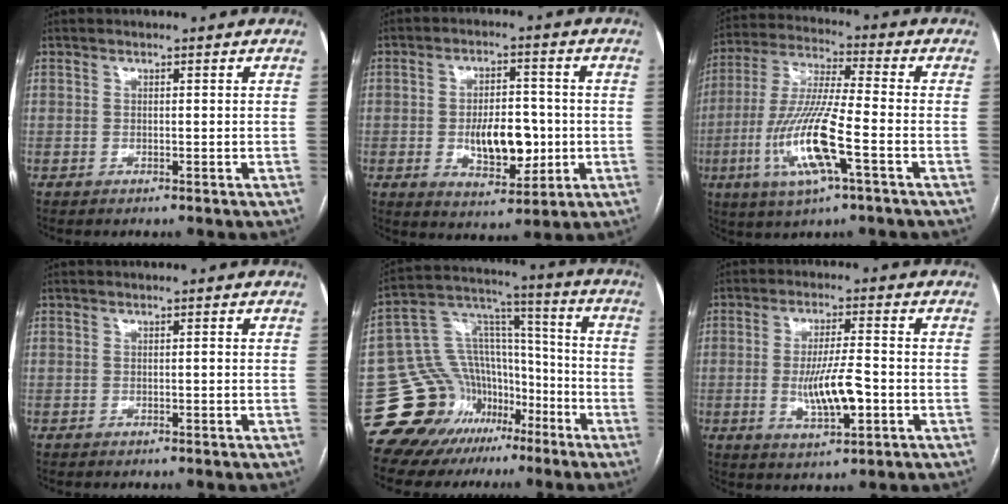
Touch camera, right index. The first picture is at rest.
{"total": 9.2, "force": [-1.3, 4.5, 8.0], "torque": [-0.130, 0.004, -0.011]}
{"total": 14.3, "force": [-4.7, 1.2, 13.5], "torque": [-0.282, -0.011, -0.089]}
{"total": 0.0}
{"total": 17.3, "force": [-9.1, 13.7, 5.4], "torque": [-0.087, 0.103, -0.138]}
{"total": 7.9, "force": [-1.6, 1.5, 7.6], "torque": [-0.139, -0.006, -0.027]}